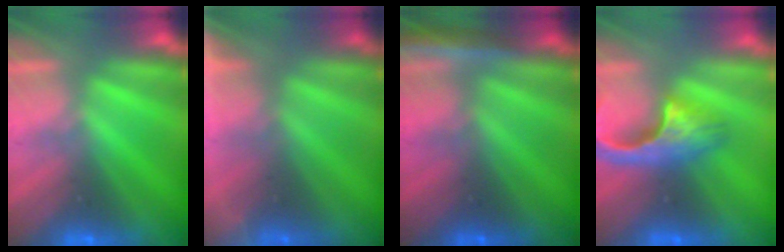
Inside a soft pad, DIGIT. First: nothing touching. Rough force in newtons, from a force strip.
{"total": 7.9}
{"total": 2.0}
{"total": 4.7}